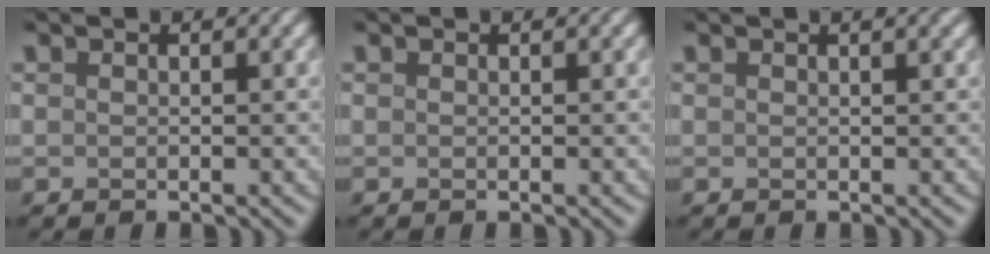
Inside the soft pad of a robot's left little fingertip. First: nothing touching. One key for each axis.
{"total": 0.0}
{"total": 2.7, "fx": 1.5, "fy": 1.2, "fz": 1.9, "tx": 0.001, "ty": 0.015, "tz": -0.001}